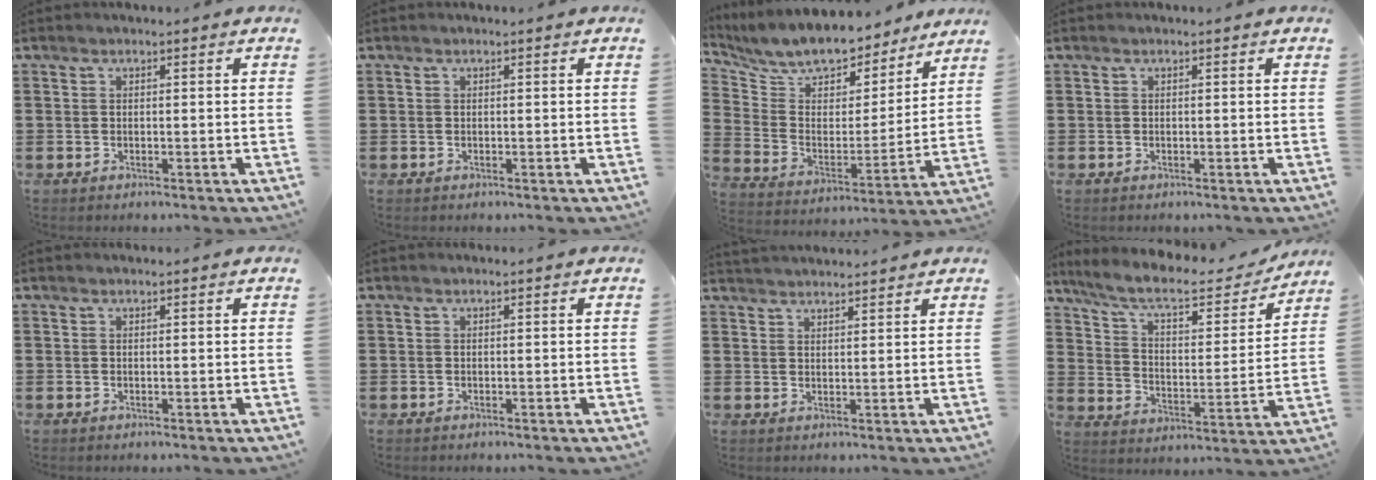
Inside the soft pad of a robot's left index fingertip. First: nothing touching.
{"total": 0.0}
{"total": 9.1, "force": [8.6, 2.6, 1.7], "torque": [-0.067, -0.066, 0.148]}
{"total": 0.0}
{"total": 0.0}
{"total": 0.0}
{"total": 2.0, "force": [2.0, -0.1, -0.4], "torque": [0.003, -0.003, 0.039]}
{"total": 7.9, "force": [6.5, 1.6, 4.2], "torque": [-0.108, -0.036, 0.109]}